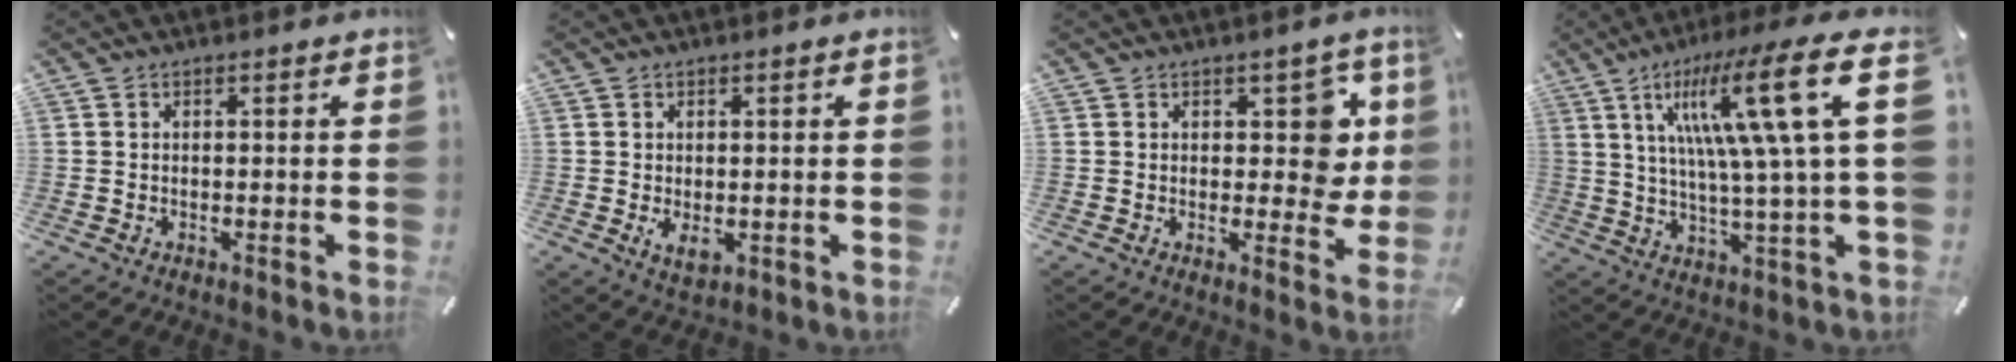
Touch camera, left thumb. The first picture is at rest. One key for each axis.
{"total": 3.6, "fx": -0.6, "fy": 2.2, "fz": 2.8, "tx": -0.046, "ty": -0.008, "tz": -0.015}
{"total": 9.5, "fx": 3.1, "fy": 6.2, "fz": 6.5, "tx": -0.061, "ty": -0.016, "tz": 0.050}
{"total": 22.3, "fx": 6.6, "fy": 3.2, "fz": 21.0, "tx": -0.352, "ty": -0.028, "tz": 0.084}